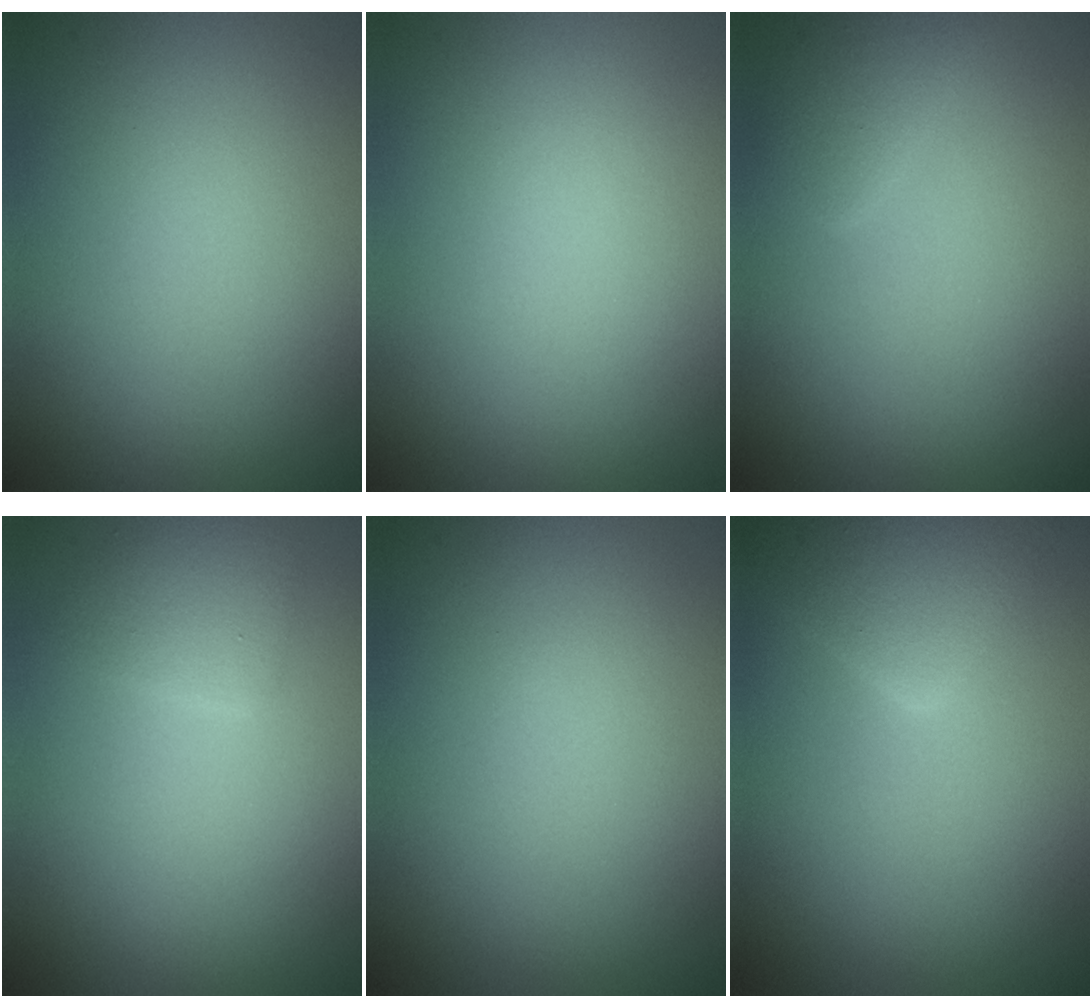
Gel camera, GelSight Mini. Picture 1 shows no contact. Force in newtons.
{"total": 0.0}
{"total": 1.6, "press": 1.6, "slide": 0.2}
{"total": 1.7, "press": 1.7, "slide": 0.0}
{"total": 0.0}
{"total": 4.9, "press": 4.9, "slide": 0.3}